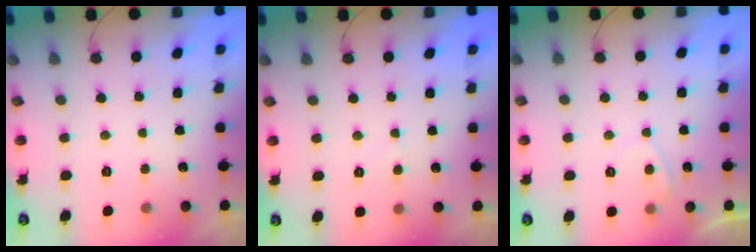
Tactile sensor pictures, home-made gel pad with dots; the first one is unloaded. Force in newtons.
{"total": 2.1, "press": 2.1, "slide": 0.2}
{"total": 1.1, "press": 1.0, "slide": 0.5}